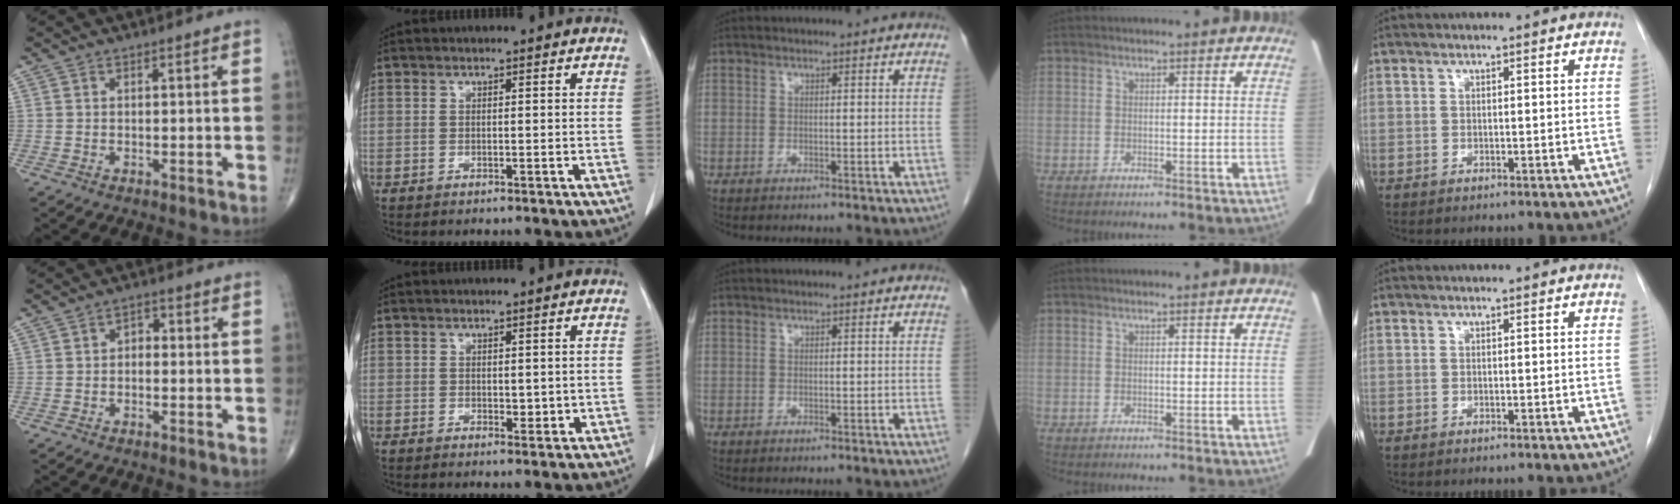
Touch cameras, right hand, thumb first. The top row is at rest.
{"thumb": {"total": 2.3, "force": [-0.2, 1.7, 1.5], "torque": [-0.005, 0.011, -0.014]}, "index": {"total": 1.9, "force": [0.1, 1.1, 1.6], "torque": [-0.017, -0.005, 0.006]}}